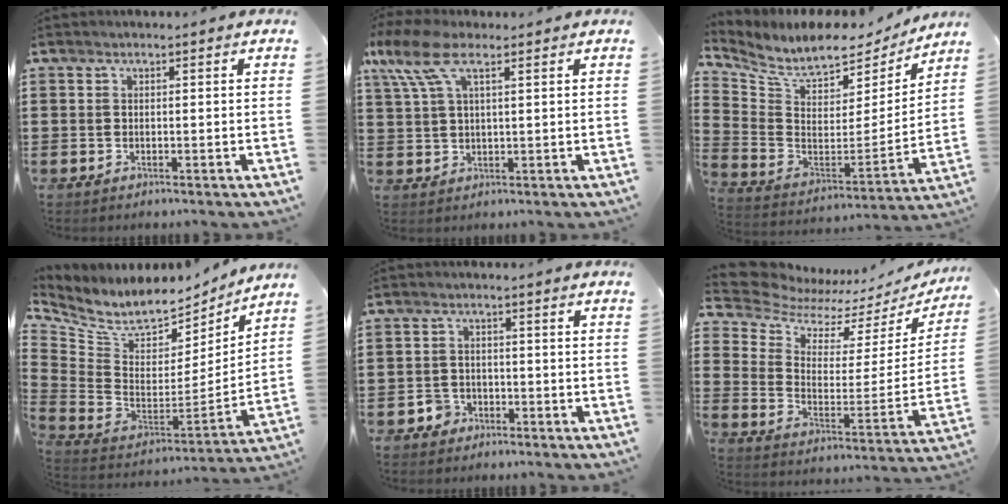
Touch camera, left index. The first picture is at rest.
{"total": 7.8, "force": [4.1, 3.1, 5.8], "torque": [-0.146, -0.001, 0.070]}
{"total": 7.5, "force": [6.5, 2.5, 2.9], "torque": [-0.094, -0.050, 0.112]}
{"total": 6.9, "force": [5.6, 3.1, 2.4], "torque": [-0.084, -0.050, 0.099]}
{"total": 2.7, "force": [-2.0, 1.7, 0.3], "torque": [-0.012, 0.002, -0.042]}
{"total": 7.6, "force": [6.9, 2.5, 1.8], "torque": [-0.069, -0.058, 0.120]}